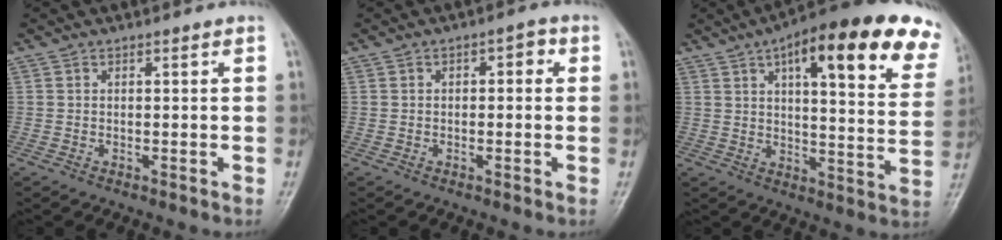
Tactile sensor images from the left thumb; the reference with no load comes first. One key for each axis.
{"total": 3.0, "fx": 0.5, "fy": 1.6, "fz": 2.5, "tx": -0.020, "ty": 0.010, "tz": -0.001}
{"total": 25.8, "fx": 13.8, "fy": 8.2, "fz": 20.2, "tx": -0.247, "ty": -0.014, "tz": 0.174}